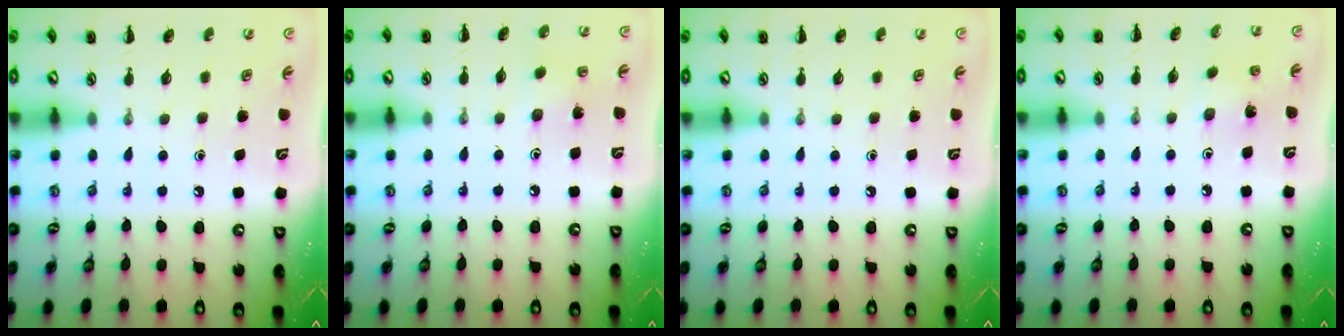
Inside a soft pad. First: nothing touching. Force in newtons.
{"total": 2.0, "press": 1.9, "slide": 0.6}
{"total": 0.0}
{"total": 1.5, "press": 1.4, "slide": 0.5}